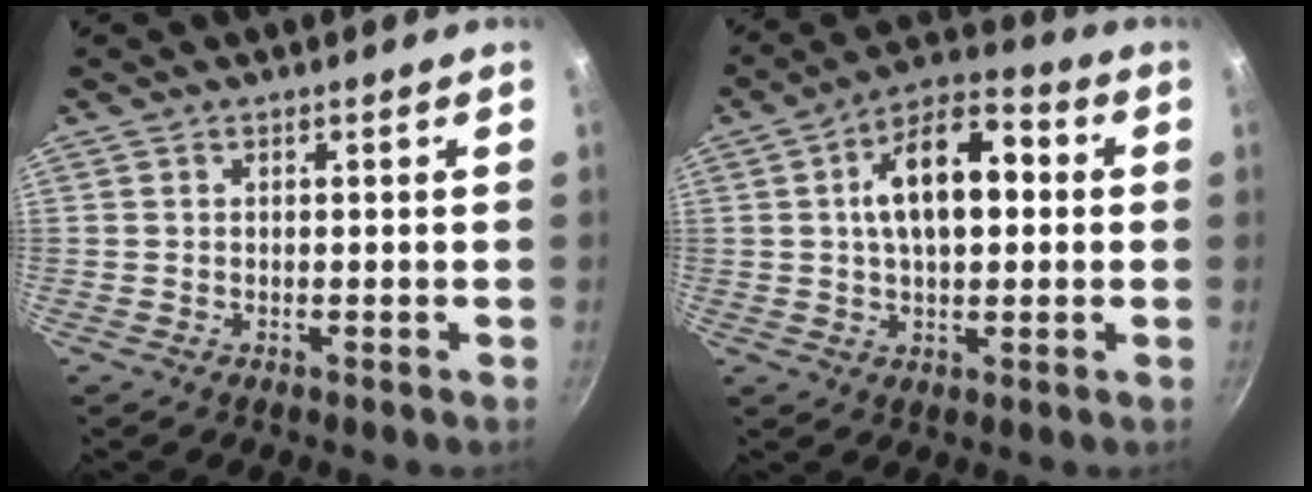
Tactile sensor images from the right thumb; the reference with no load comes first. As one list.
[{"total": 14.4, "force": [1.9, 8.0, 11.8], "torque": [-0.158, 0.026, 0.018]}]